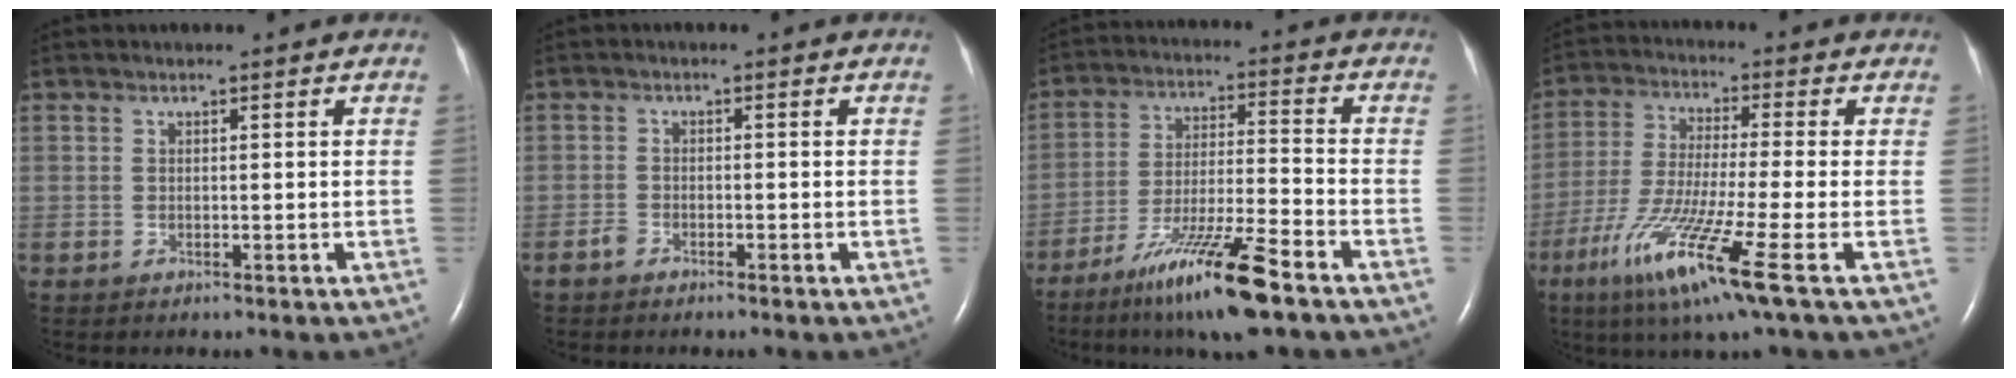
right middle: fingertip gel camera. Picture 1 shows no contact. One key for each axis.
{"total": 1.7, "fx": -1.4, "fy": 0.5, "fz": 0.8, "tx": -0.021, "ty": -0.001, "tz": -0.024}
{"total": 13.0, "fx": -8.6, "fy": 0.1, "fz": 9.6, "tx": -0.183, "ty": -0.032, "tz": -0.153}
{"total": 13.4, "fx": -6.3, "fy": -0.7, "fz": 11.8, "tx": -0.242, "ty": -0.037, "tz": -0.118}